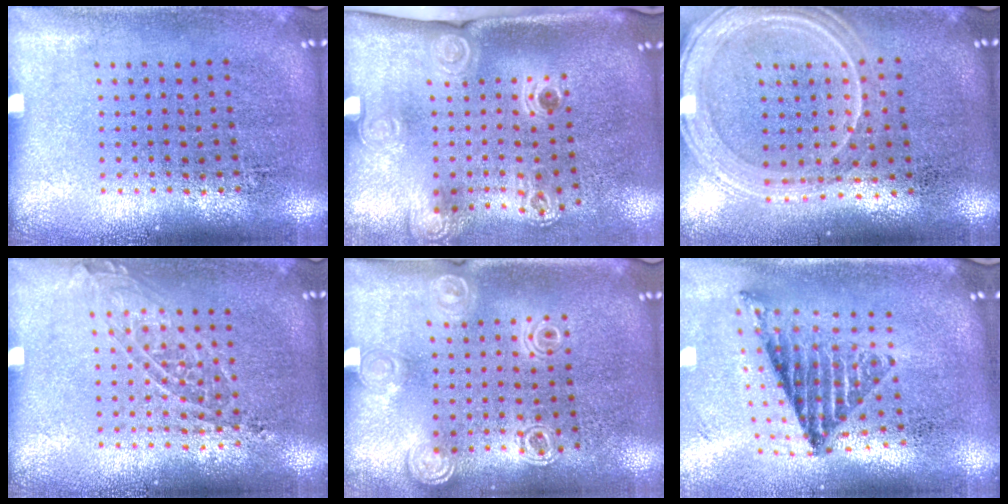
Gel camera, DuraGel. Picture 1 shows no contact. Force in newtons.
{"total": 2.3, "press": 1.6, "slide": 1.6}
{"total": 1.4, "press": 1.3, "slide": 0.2}
{"total": 1.2, "press": 1.1, "slide": 0.5}
{"total": 1.4, "press": 1.3, "slide": 0.2}
{"total": 1.3, "press": 1.2, "slide": 0.6}